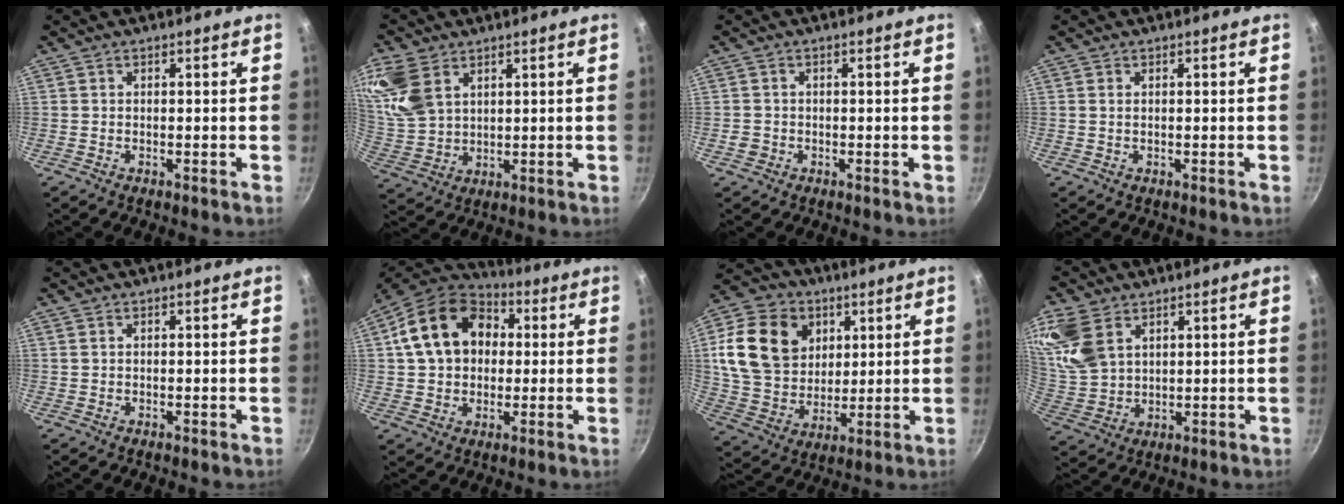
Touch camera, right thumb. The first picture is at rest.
{"total": 11.8, "force": [5.7, 7.7, 6.8], "torque": [-0.134, -0.015, 0.127]}
{"total": 1.8, "force": [-0.5, 1.6, 0.6], "torque": [-0.011, 0.003, -0.008]}
{"total": 0.6, "force": [0.2, 0.3, 0.5], "torque": [-0.009, 0.001, 0.004]}
{"total": 0.0}
{"total": 18.0, "force": [3.5, 13.6, 11.3], "torque": [-0.176, 0.030, 0.049]}
{"total": 19.3, "force": [5.8, 14.9, 10.9], "torque": [-0.187, -0.013, 0.108]}
{"total": 12.3, "force": [6.1, 8.1, 7.0], "torque": [-0.141, -0.015, 0.136]}